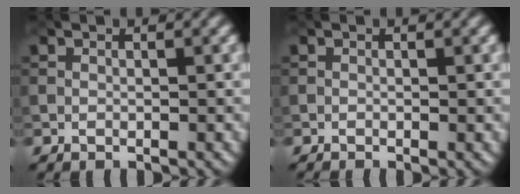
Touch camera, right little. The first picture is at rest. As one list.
[{"total": 0.7, "force": [-0.4, 0.1, 0.5], "torque": [-0.012, -0.003, -0.011]}]